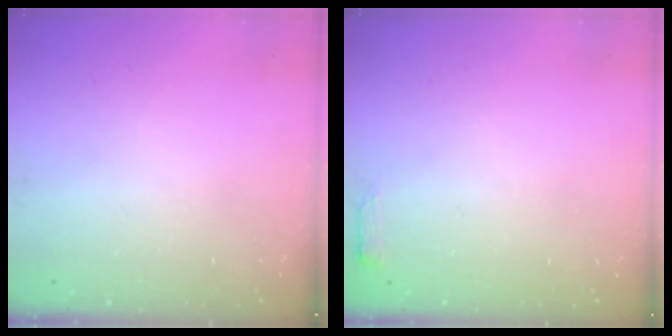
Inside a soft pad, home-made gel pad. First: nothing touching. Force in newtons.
{"total": 2.7, "press": 2.6, "slide": 0.5}